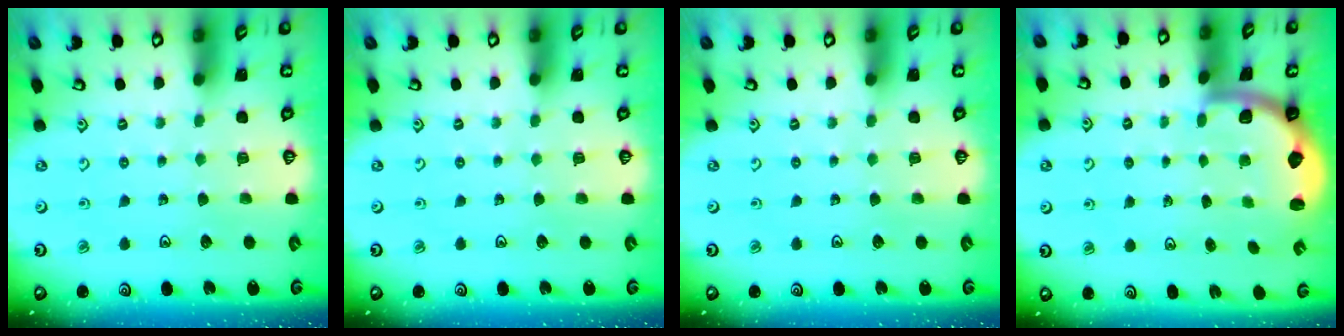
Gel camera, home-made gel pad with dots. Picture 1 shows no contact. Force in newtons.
{"total": 0.0}
{"total": 0.0}
{"total": 1.9, "press": 1.8, "slide": 0.5}